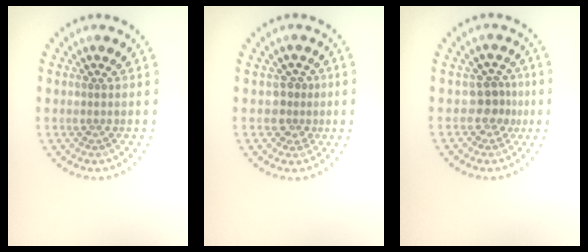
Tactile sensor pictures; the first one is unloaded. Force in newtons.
{"total": 2.0, "press": 1.6, "slide": 1.1}
{"total": 2.2, "press": 1.6, "slide": 1.5}